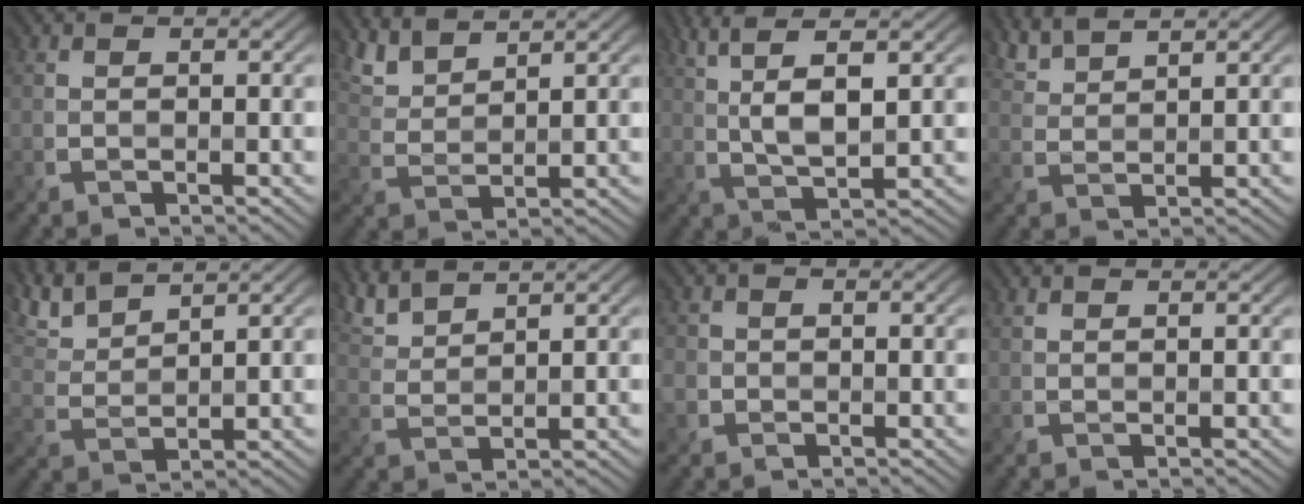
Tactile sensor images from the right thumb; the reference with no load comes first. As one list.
[{"total": 4.1, "force": [3.7, 0.9, 1.6], "torque": [-0.050, 0.001, 0.085]}, {"total": 6.8, "force": [2.6, 1.6, 6.1], "torque": [-0.131, 0.007, 0.054]}, {"total": 3.6, "force": [3.2, 0.5, 1.5], "torque": [-0.034, 0.001, 0.068]}, {"total": 5.6, "force": [4.7, 1.2, 2.7], "torque": [-0.074, 0.011, 0.099]}, {"total": 4.4, "force": [3.8, 0.8, 2.0], "torque": [-0.057, 0.008, 0.083]}, {"total": 2.0, "force": [-0.5, 1.9, 0.4], "torque": [-0.015, -0.004, -0.012]}, {"total": 0.7, "force": [0.7, 0.0, 0.1], "torque": [-0.011, 0.001, 0.017]}]